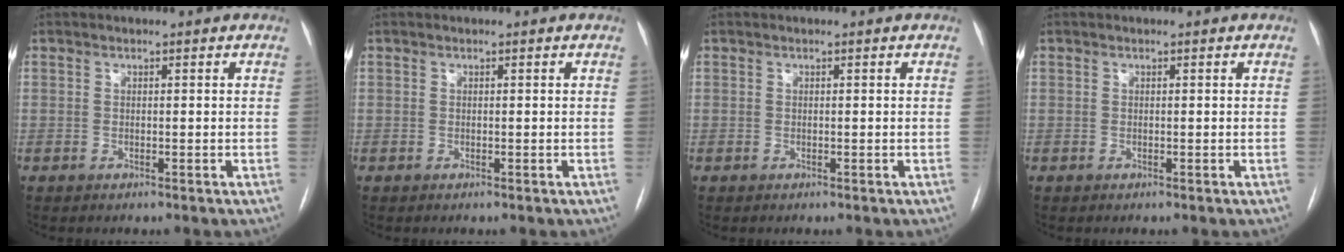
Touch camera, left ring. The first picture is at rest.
{"total": 0.0}
{"total": 0.0}
{"total": 0.0}